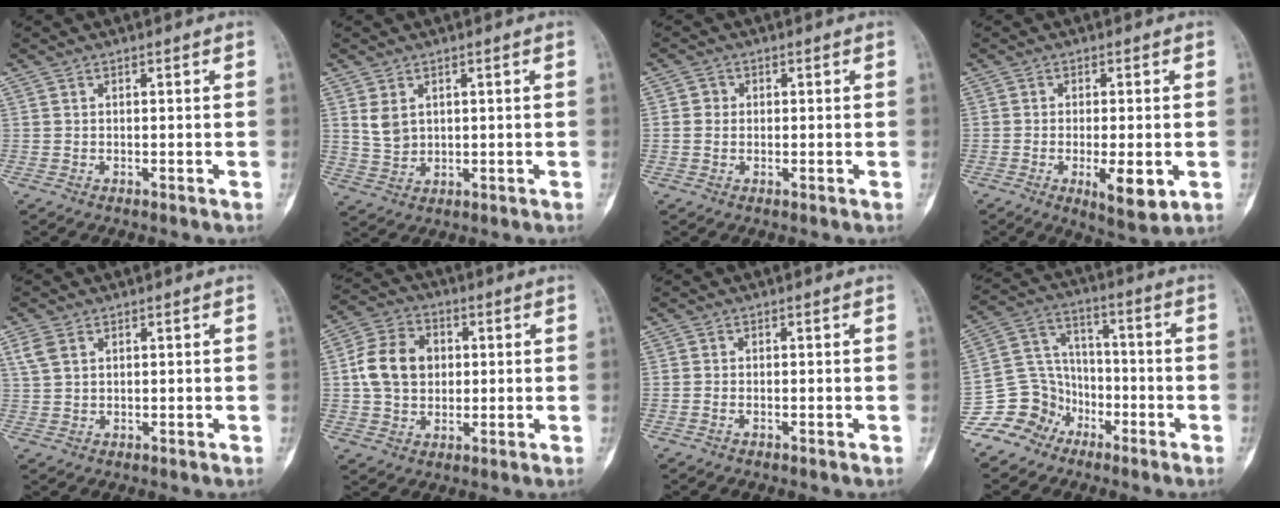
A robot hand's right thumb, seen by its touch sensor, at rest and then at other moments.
{"total": 4.1, "force": [1.5, 3.0, 2.3], "torque": [-0.038, -0.009, 0.040]}
{"total": 2.0, "force": [0.1, 1.9, 0.6], "torque": [0.001, 0.005, 0.000]}
{"total": 7.4, "force": [-2.0, 2.4, 6.7], "torque": [-0.102, -0.016, -0.026]}
{"total": 3.4, "force": [1.5, 2.2, 2.1], "torque": [-0.049, 0.004, 0.039]}
{"total": 11.3, "force": [1.1, 8.9, 6.8], "torque": [-0.099, 0.010, 0.014]}
{"total": 0.6, "force": [-0.3, 0.3, 0.3], "torque": [-0.007, 0.002, -0.006]}
{"total": 11.1, "force": [-6.6, 8.8, 1.2], "torque": [0.015, 0.080, -0.129]}